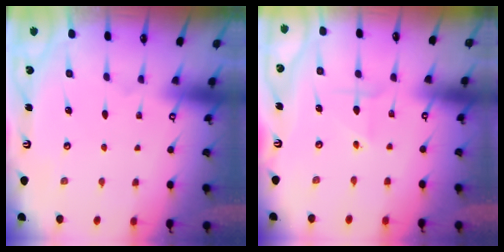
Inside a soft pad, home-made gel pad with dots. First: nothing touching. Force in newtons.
{"total": 2.3, "press": 2.2, "slide": 0.9}